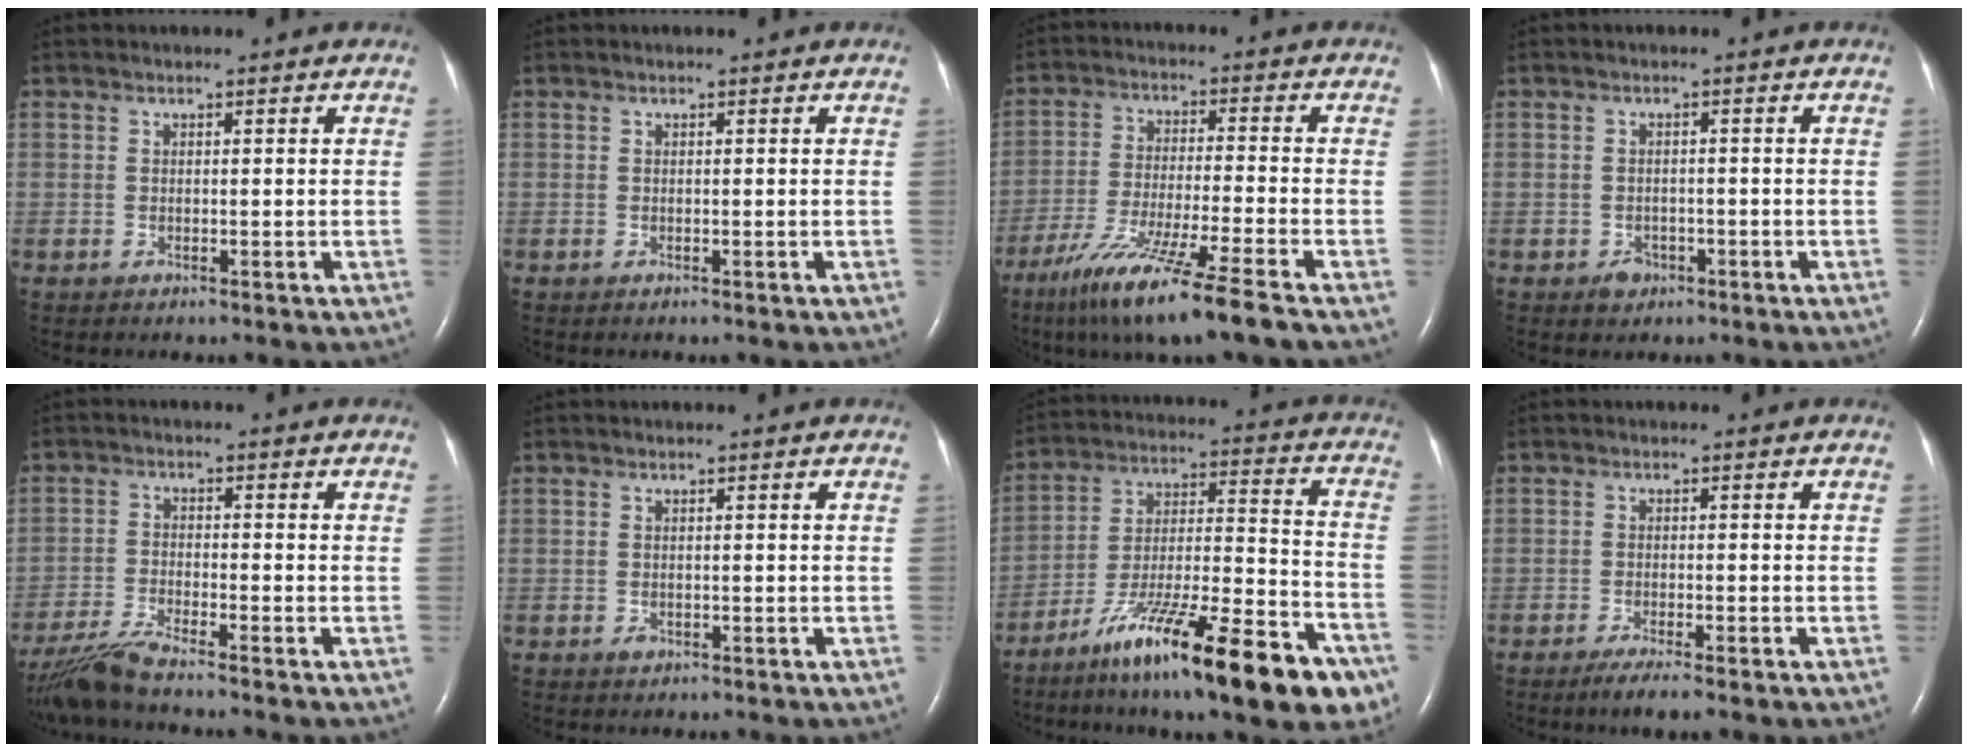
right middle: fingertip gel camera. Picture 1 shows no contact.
{"total": 0.0}
{"total": 13.5, "force": [-9.5, -1.5, 9.4], "torque": [-0.179, -0.053, -0.165]}
{"total": 2.2, "force": [-1.3, 1.6, 0.6], "torque": [-0.012, 0.004, -0.015]}
{"total": 5.9, "force": [-5.2, -0.9, 2.5], "torque": [-0.057, -0.027, -0.103]}
{"total": 0.8, "force": [-0.4, 0.6, 0.4], "torque": [-0.008, 0.000, -0.003]}
{"total": 24.3, "force": [-15.4, 3.7, 18.4], "torque": [-0.245, -0.011, -0.253]}
{"total": 4.0, "force": [-2.8, 0.3, 2.8], "torque": [-0.051, -0.011, -0.041]}